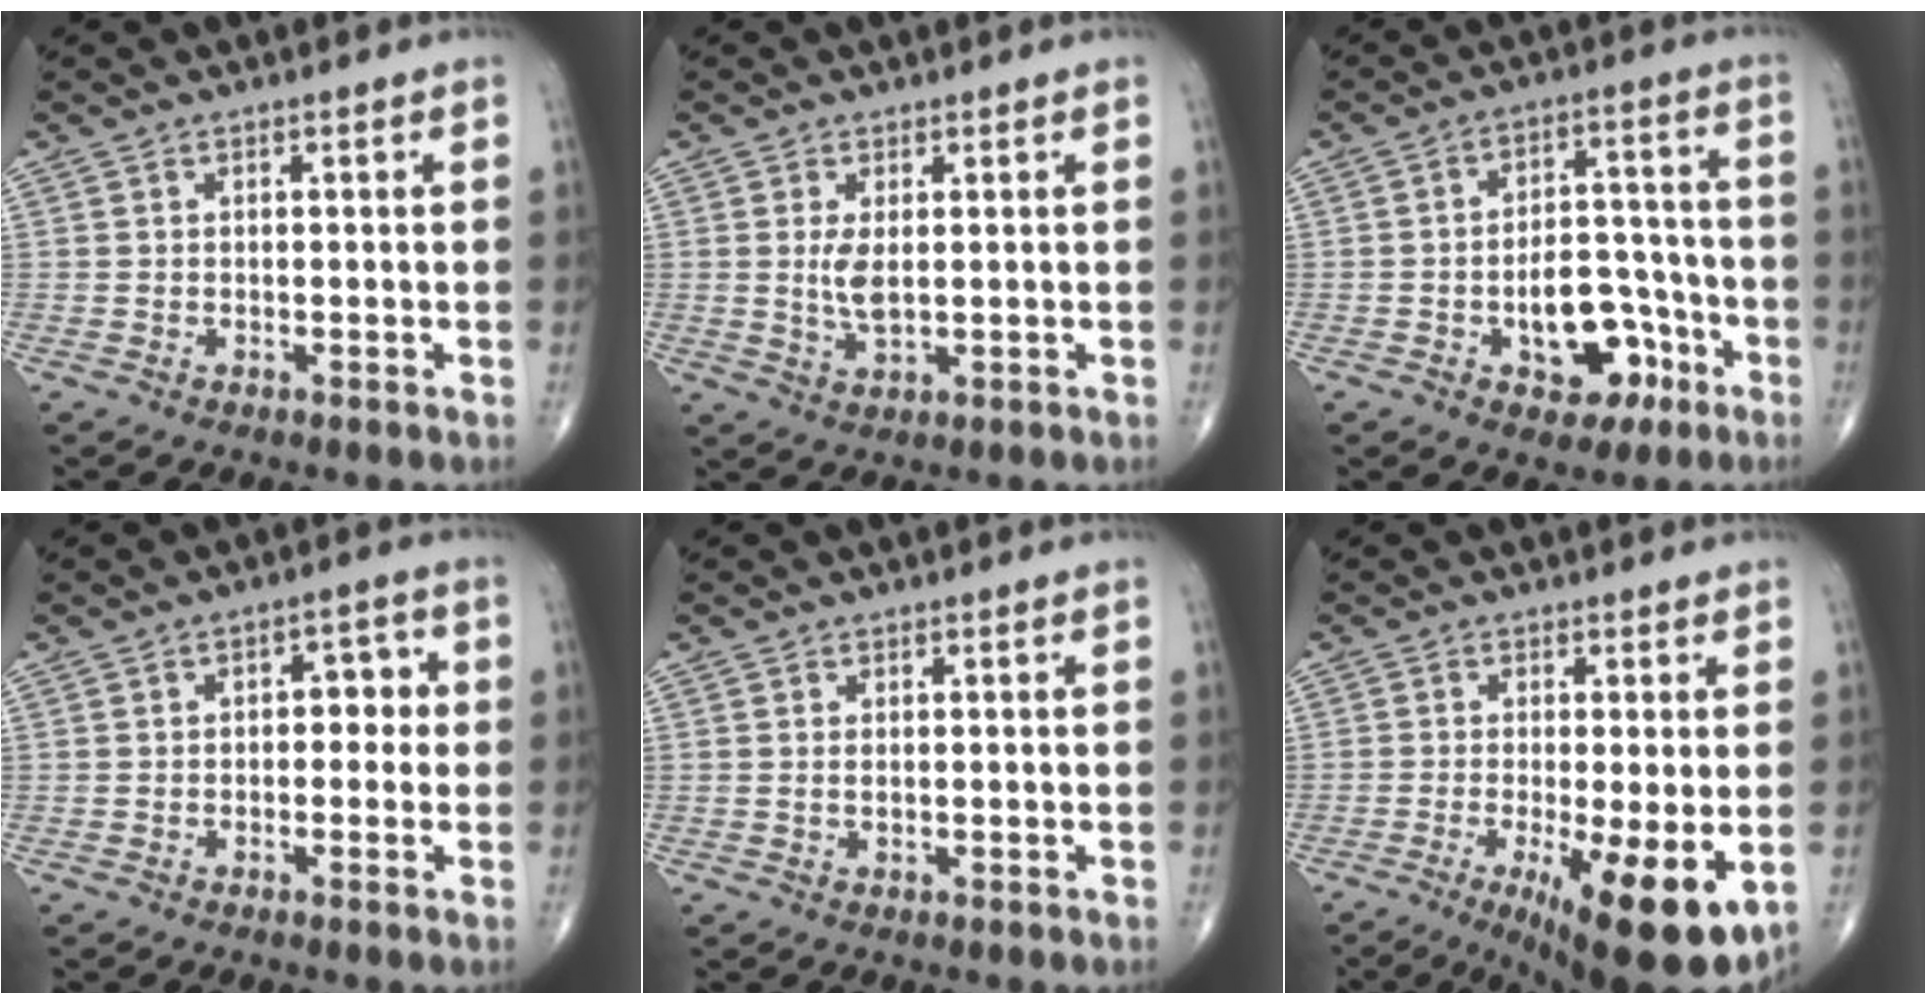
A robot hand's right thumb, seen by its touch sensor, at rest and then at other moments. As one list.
[{"total": 4.0, "force": [0.5, 1.6, 3.6], "torque": [-0.075, -0.012, 0.016]}, {"total": 12.1, "force": [-4.9, 7.4, 8.2], "torque": [-0.083, 0.049, -0.067]}, {"total": 4.7, "force": [0.1, 2.9, 3.7], "torque": [-0.022, 0.016, -0.008]}, {"total": 0.7, "force": [0.1, 0.2, 0.6], "torque": [-0.014, 0.000, 0.003]}, {"total": 13.9, "force": [-4.2, 3.6, 12.8], "torque": [-0.172, -0.022, -0.053]}]